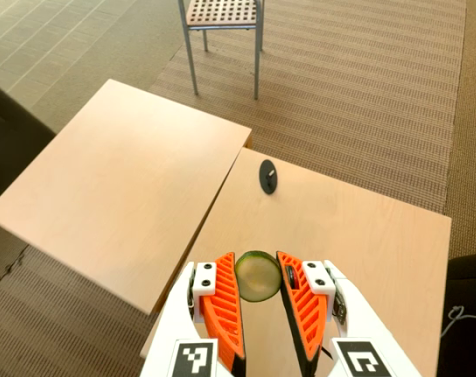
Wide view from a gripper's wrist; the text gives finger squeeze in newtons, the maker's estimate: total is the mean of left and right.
{"total": 10.1, "left": 10.2, "right": 10.0}